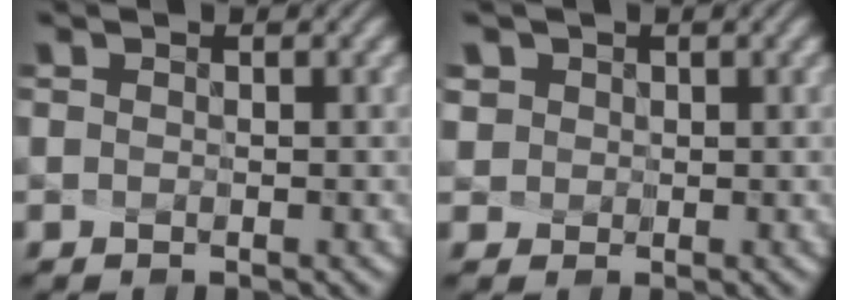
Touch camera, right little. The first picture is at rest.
{"total": 3.8, "force": [2.0, 3.0, 1.1], "torque": [-0.034, 0.007, 0.033]}